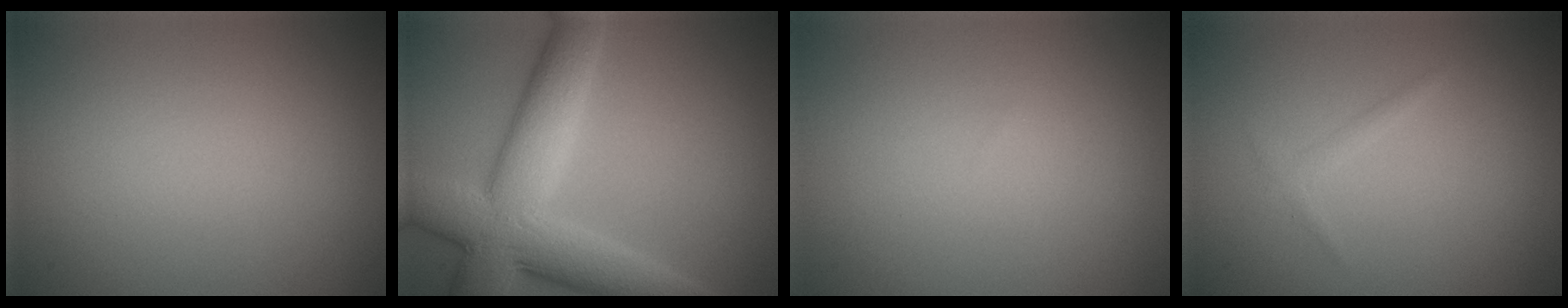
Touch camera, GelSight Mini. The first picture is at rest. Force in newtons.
{"total": 9.2, "press": 9.2, "slide": 0.4}
{"total": 0.0}
{"total": 0.8, "press": 0.8, "slide": 0.1}